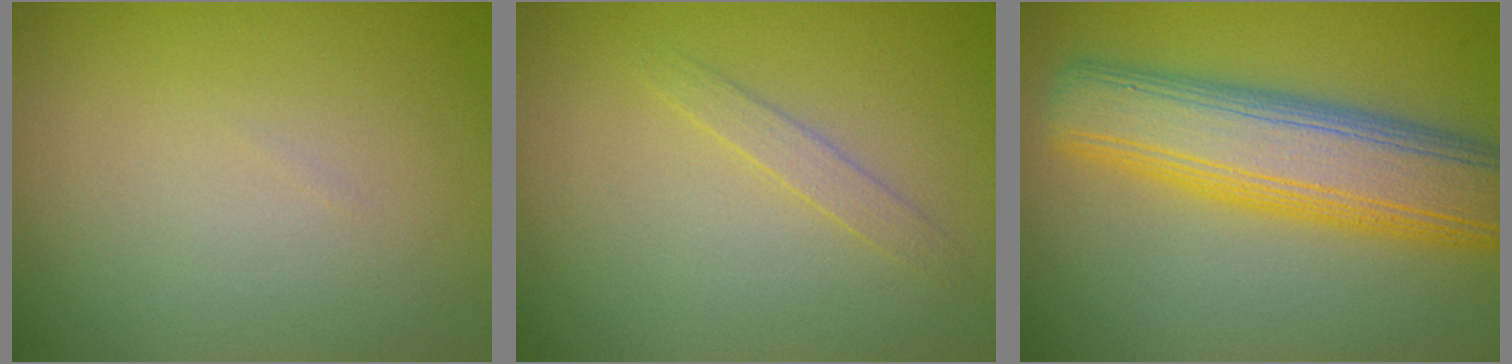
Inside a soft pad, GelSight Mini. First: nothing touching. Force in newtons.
{"total": 1.2, "press": 1.2, "slide": 0.1}
{"total": 9.0, "press": 9.0, "slide": 0.5}